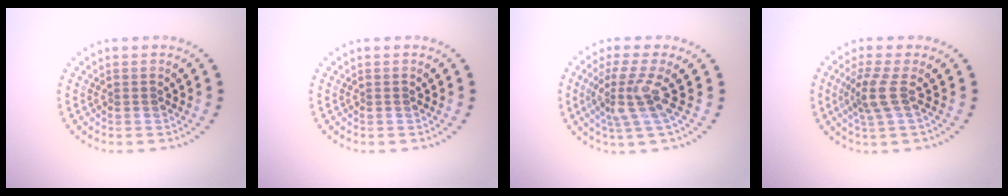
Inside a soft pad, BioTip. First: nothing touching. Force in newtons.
{"total": 0.0}
{"total": 3.4, "press": 2.6, "slide": 2.3}
{"total": 2.7, "press": 2.1, "slide": 1.8}